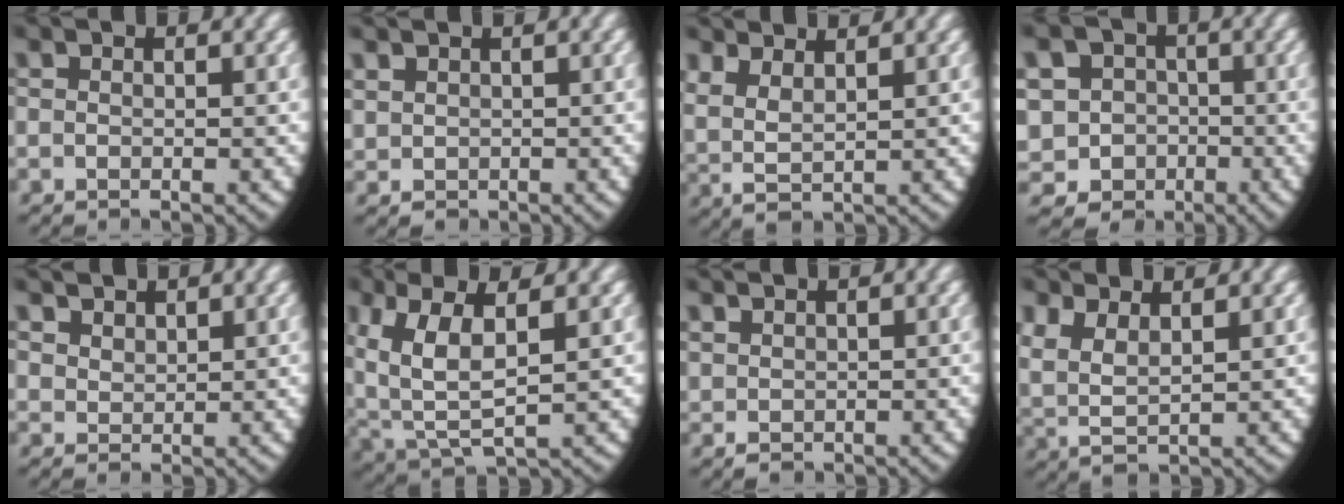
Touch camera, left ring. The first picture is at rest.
{"total": 1.3, "force": [0.6, 1.1, 0.3], "torque": [-0.022, -0.013, 0.026]}
{"total": 5.2, "force": [2.0, 3.6, 3.2], "torque": [-0.093, -0.007, 0.037]}
{"total": 13.7, "force": [-2.6, 12.9, 3.9], "torque": [-0.116, -0.051, -0.051]}
{"total": 2.4, "force": [2.3, 0.7, 0.4], "torque": [-0.010, -0.004, 0.051]}
{"total": 7.7, "force": [1.7, 4.8, 5.8], "torque": [-0.140, -0.026, 0.048]}
{"total": 1.0, "force": [0.8, 0.5, 0.3], "torque": [-0.012, -0.008, 0.028]}
{"total": 6.0, "force": [1.7, 4.4, 3.7], "torque": [-0.117, -0.016, 0.033]}